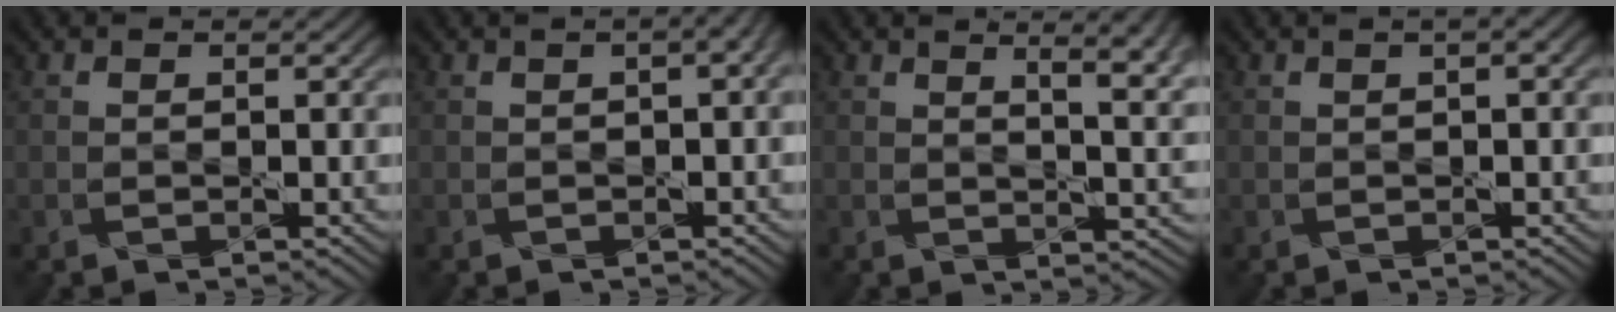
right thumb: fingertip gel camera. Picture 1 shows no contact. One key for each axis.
{"total": 3.7, "fx": 0.7, "fy": 1.5, "fz": 3.3, "tx": -0.038, "ty": 0.004, "tz": 0.010}
{"total": 8.3, "fx": 3.8, "fy": 3.0, "fz": 6.8, "tx": -0.067, "ty": 0.021, "tz": 0.042}
{"total": 1.9, "fx": 0.5, "fy": 0.4, "fz": 1.7, "tx": -0.026, "ty": 0.009, "tz": 0.004}